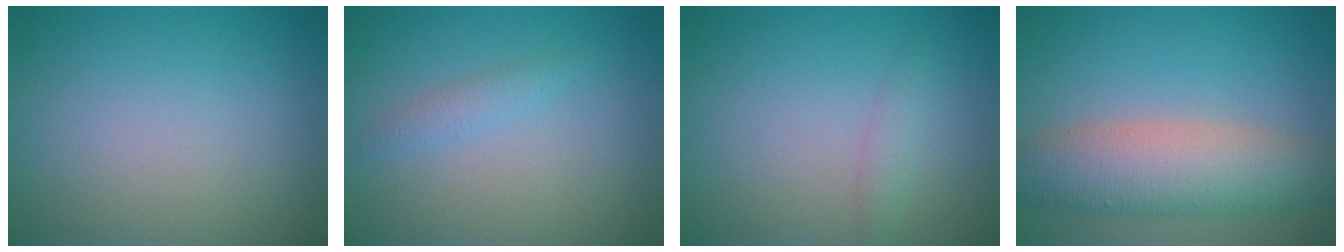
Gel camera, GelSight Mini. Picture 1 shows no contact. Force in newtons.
{"total": 1.3, "press": 1.3, "slide": 0.1}
{"total": 1.3, "press": 1.3, "slide": 0.0}
{"total": 7.1, "press": 7.1, "slide": 0.3}